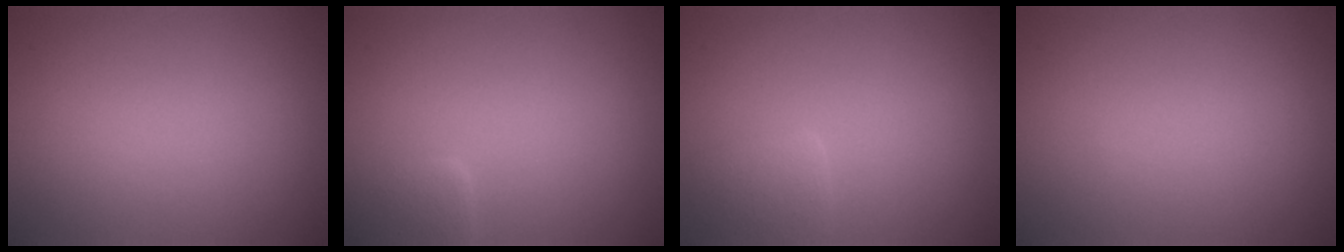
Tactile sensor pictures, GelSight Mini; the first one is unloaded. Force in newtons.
{"total": 1.6, "press": 1.6, "slide": 0.1}
{"total": 1.9, "press": 1.9, "slide": 0.1}
{"total": 0.0}